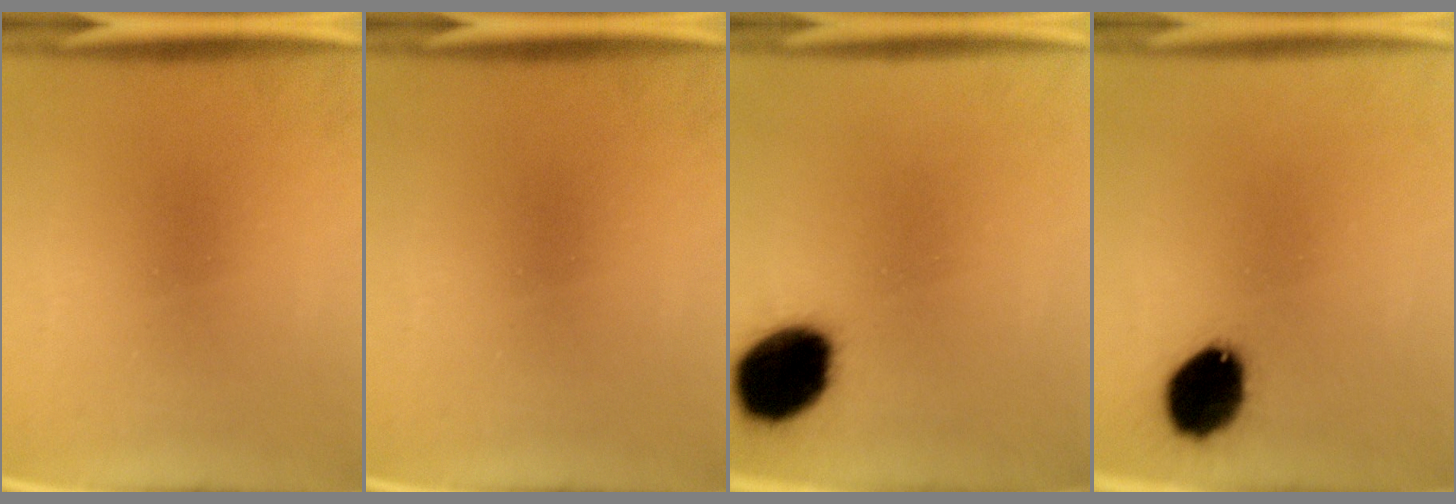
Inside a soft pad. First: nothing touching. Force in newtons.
{"total": 0.0}
{"total": 17.1}
{"total": 12.0}